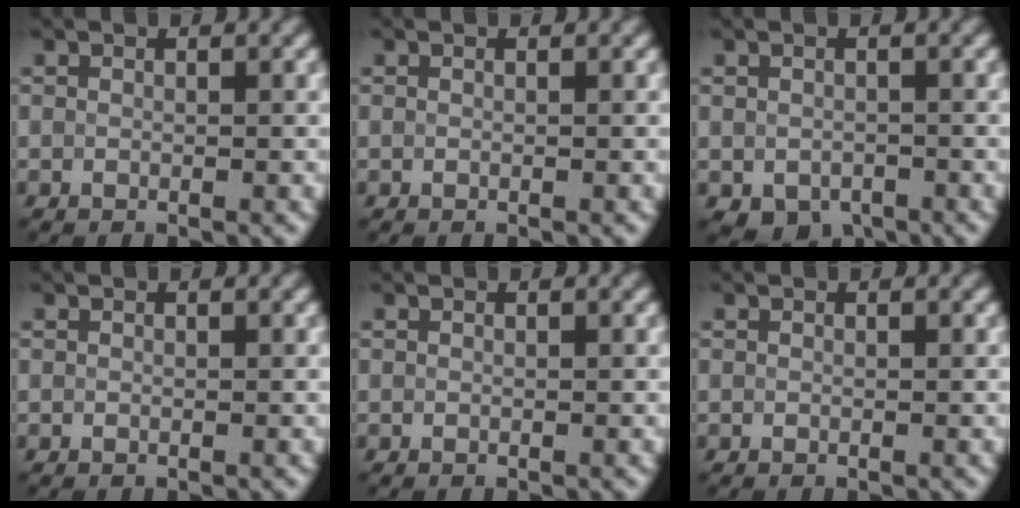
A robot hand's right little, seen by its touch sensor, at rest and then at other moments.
{"total": 0.0}
{"total": 2.7, "force": [-1.5, 1.8, 1.3], "torque": [-0.020, -0.008, -0.027]}
{"total": 0.0}
{"total": 0.0}
{"total": 0.0}